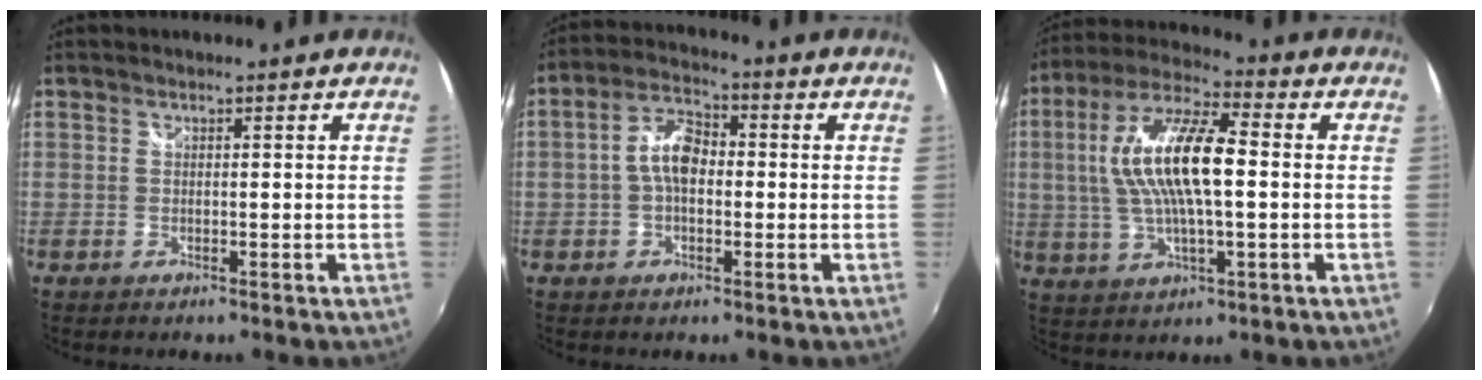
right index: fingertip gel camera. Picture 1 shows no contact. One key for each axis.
{"total": 6.7, "fx": -0.5, "fy": 3.9, "fz": 5.3, "tx": -0.104, "ty": 0.019, "tz": -0.010}
{"total": 15.1, "fx": 1.0, "fy": 4.5, "fz": 14.4, "tx": -0.279, "ty": 0.015, "tz": 0.014}